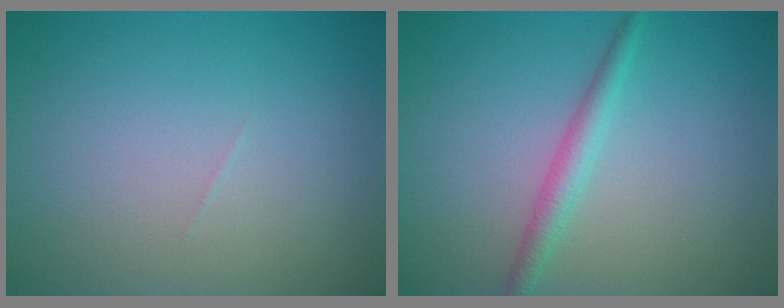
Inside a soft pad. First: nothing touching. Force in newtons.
{"total": 2.1, "press": 2.1, "slide": 0.1}